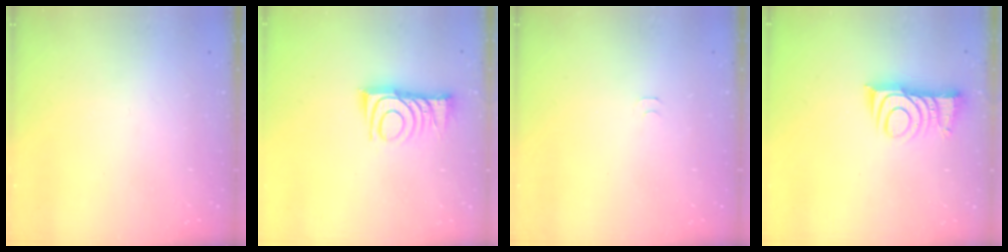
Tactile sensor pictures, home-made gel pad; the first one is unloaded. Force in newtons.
{"total": 10.6, "press": 10.6, "slide": 0.4}
{"total": 4.0, "press": 4.0, "slide": 0.6}
{"total": 10.0, "press": 9.9, "slide": 1.0}